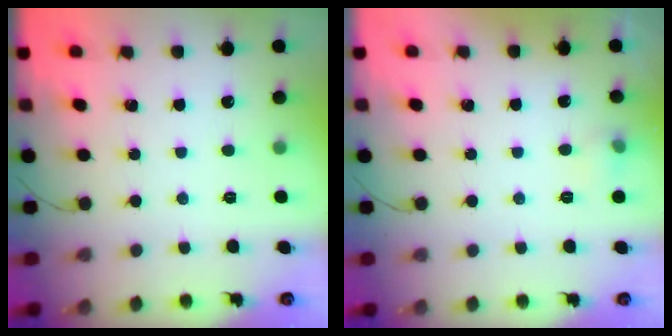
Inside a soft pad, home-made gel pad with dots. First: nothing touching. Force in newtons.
{"total": 5.5, "press": 5.2, "slide": 1.6}